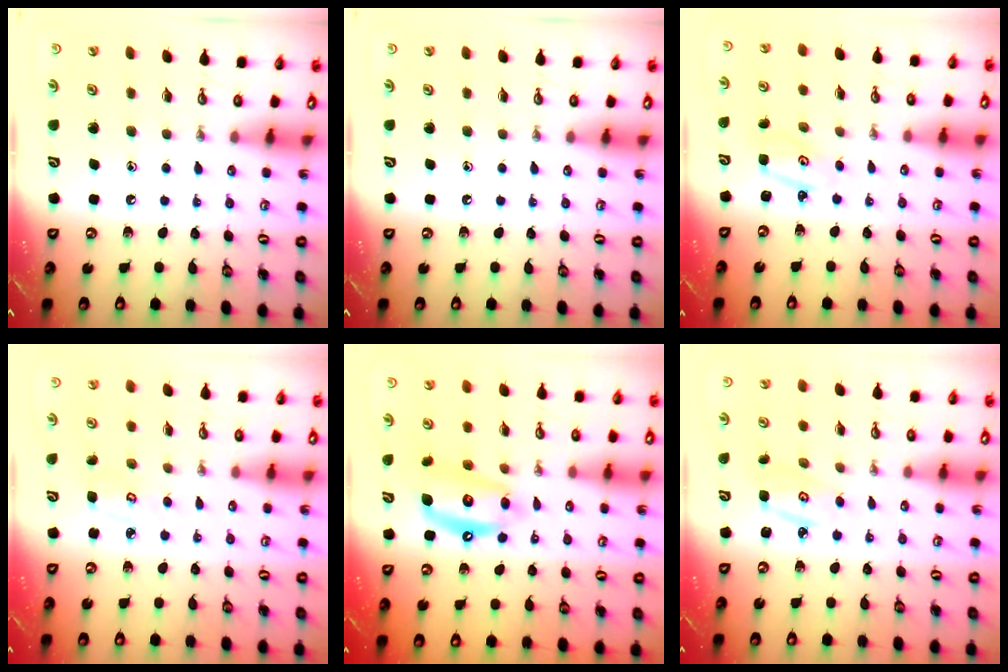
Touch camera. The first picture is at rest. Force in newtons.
{"total": 0.0}
{"total": 2.4, "press": 2.4, "slide": 0.1}
{"total": 4.3, "press": 4.3, "slide": 0.5}
{"total": 10.7, "press": 10.7, "slide": 0.9}
{"total": 2.9, "press": 2.9, "slide": 0.4}